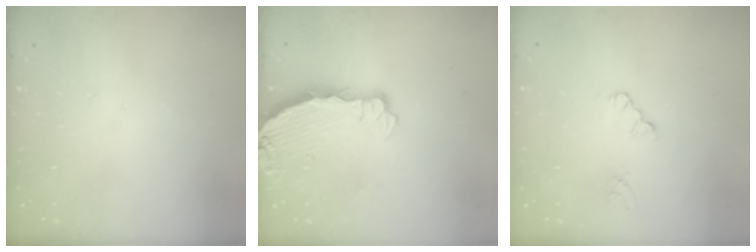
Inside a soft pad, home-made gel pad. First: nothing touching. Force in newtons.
{"total": 3.8, "press": 3.8, "slide": 0.4}
{"total": 1.9, "press": 1.9, "slide": 0.3}